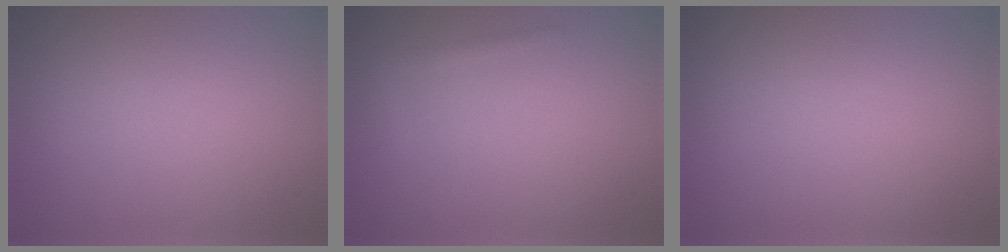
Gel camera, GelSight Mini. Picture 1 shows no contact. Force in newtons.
{"total": 0.9, "press": 0.9, "slide": 0.1}
{"total": 0.0}